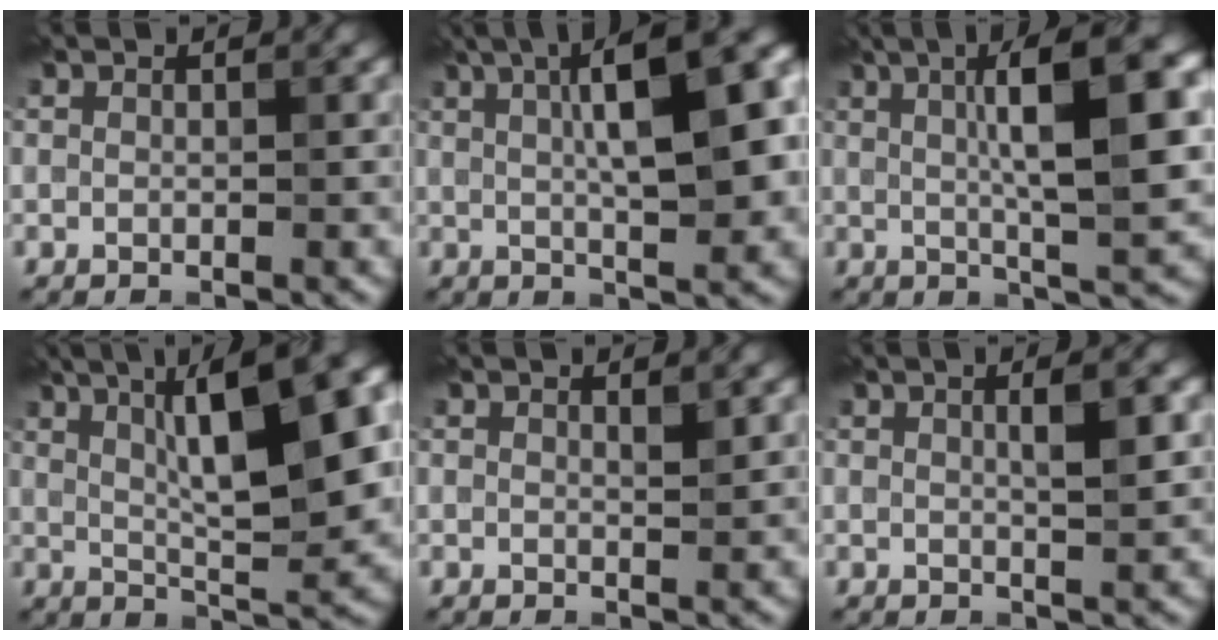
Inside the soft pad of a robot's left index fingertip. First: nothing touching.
{"total": 12.2, "force": [2.9, 3.7, 11.2], "torque": [-0.134, 0.016, 0.039]}
{"total": 11.1, "force": [2.5, 2.5, 10.5], "torque": [-0.137, 0.016, 0.038]}
{"total": 13.0, "force": [3.9, 3.5, 11.9], "torque": [-0.156, 0.017, 0.059]}
{"total": 0.9, "force": [0.6, 0.1, 0.7], "torque": [-0.009, -0.003, 0.010]}
{"total": 2.7, "force": [0.7, 0.6, 2.6], "torque": [-0.033, 0.006, 0.008]}